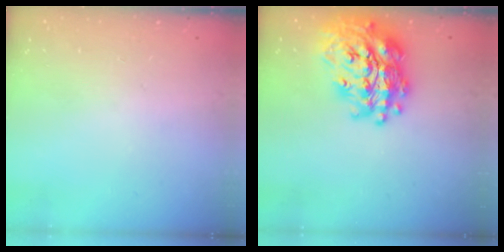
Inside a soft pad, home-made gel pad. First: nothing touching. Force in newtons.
{"total": 25.9, "press": 25.8, "slide": 2.3}